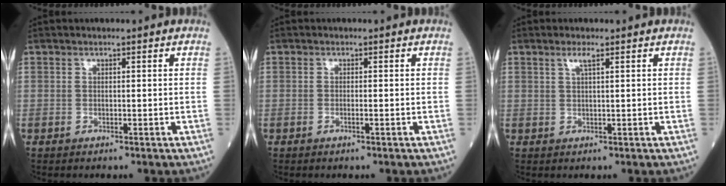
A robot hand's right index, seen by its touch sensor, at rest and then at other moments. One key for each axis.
{"total": 0.7, "fx": -0.3, "fy": -0.2, "fz": 0.5, "tx": -0.012, "ty": 0.000, "tz": -0.006}
{"total": 1.7, "fx": 1.0, "fy": 0.0, "fz": 1.4, "tx": -0.031, "ty": 0.003, "tz": 0.019}